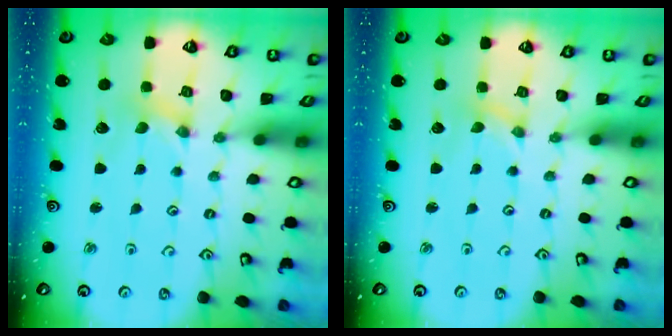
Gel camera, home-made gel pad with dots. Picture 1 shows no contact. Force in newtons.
{"total": 0.0}